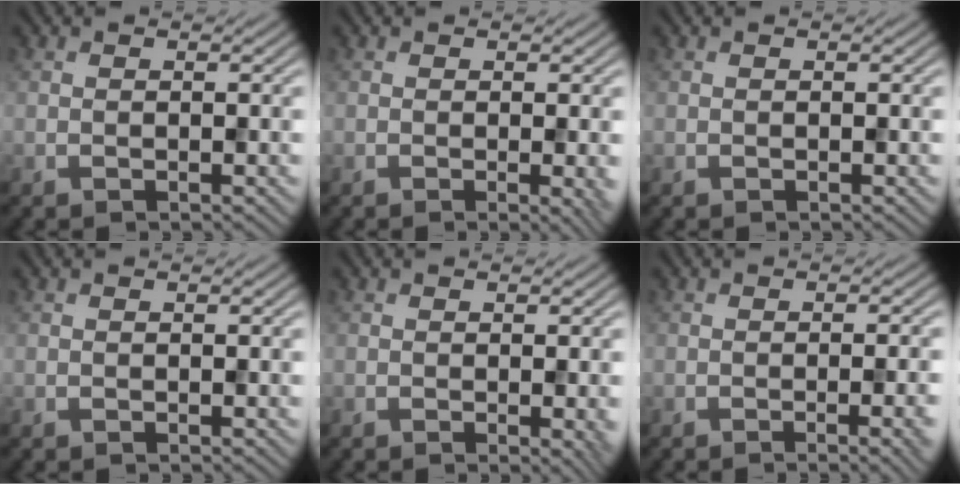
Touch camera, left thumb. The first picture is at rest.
{"total": 1.8, "force": [-0.2, 0.2, 1.8], "torque": [-0.026, -0.004, -0.006]}
{"total": 0.0}
{"total": 0.0}
{"total": 1.7, "force": [-0.2, 0.2, 1.7], "torque": [-0.021, -0.005, -0.004]}
{"total": 4.5, "force": [-1.3, 1.2, 4.1], "torque": [-0.048, 0.000, -0.015]}